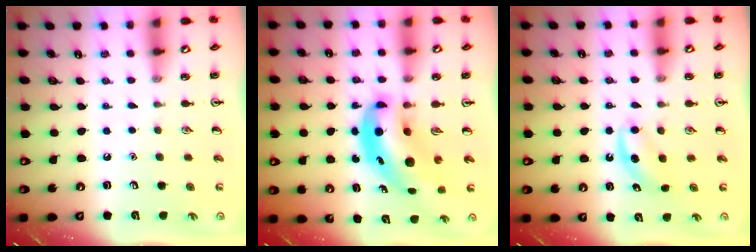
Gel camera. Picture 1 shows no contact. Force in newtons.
{"total": 9.7, "press": 9.3, "slide": 2.6}
{"total": 4.1, "press": 3.8, "slide": 1.3}